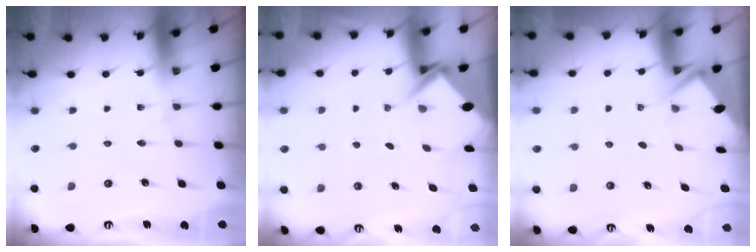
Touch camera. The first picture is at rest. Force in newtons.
{"total": 5.5, "press": 5.4, "slide": 0.5}
{"total": 2.9, "press": 2.9, "slide": 0.4}